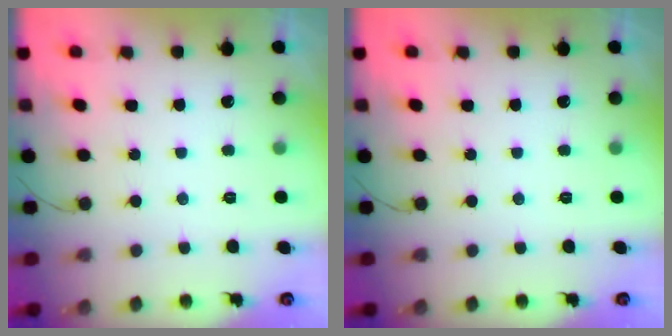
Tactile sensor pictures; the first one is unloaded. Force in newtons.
{"total": 0.0}